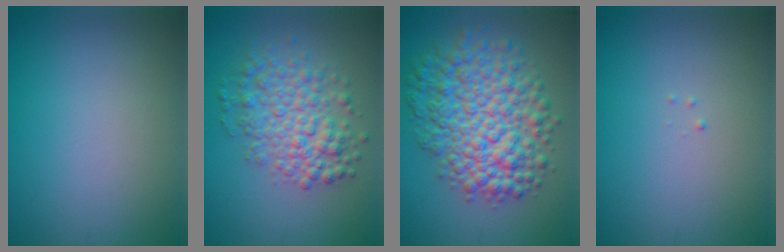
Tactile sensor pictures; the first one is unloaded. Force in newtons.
{"total": 5.1, "press": 5.1, "slide": 0.2}
{"total": 9.0, "press": 9.0, "slide": 0.2}
{"total": 0.0}